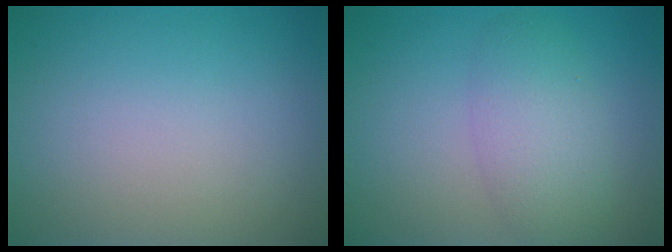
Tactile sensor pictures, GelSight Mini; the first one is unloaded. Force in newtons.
{"total": 4.0, "press": 4.0, "slide": 0.1}